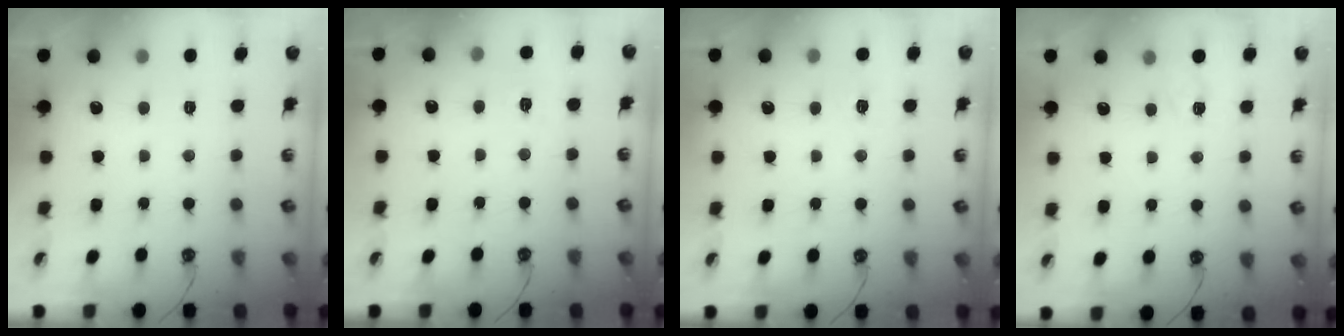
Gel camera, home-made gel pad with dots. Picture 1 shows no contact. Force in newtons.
{"total": 6.4, "press": 6.3, "slide": 0.8}
{"total": 5.3, "press": 5.2, "slide": 0.5}
{"total": 3.3, "press": 3.2, "slide": 0.6}